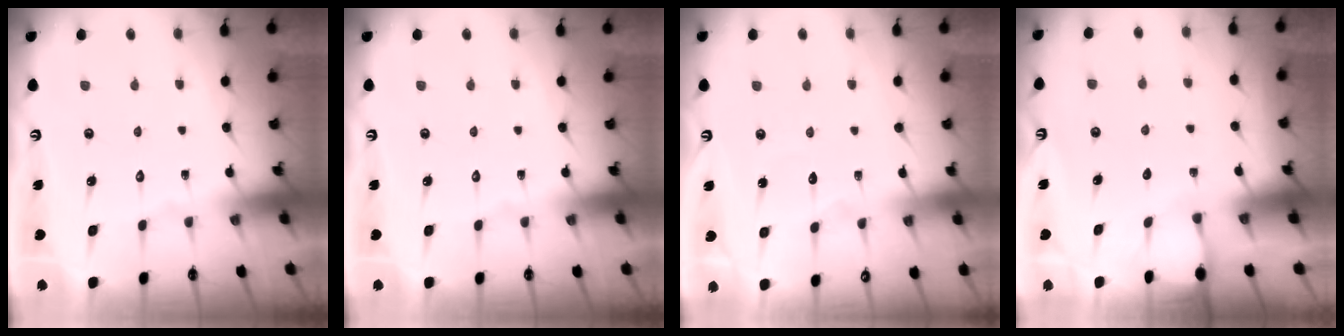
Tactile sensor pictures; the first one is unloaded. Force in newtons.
{"total": 0.0}
{"total": 3.7, "press": 3.6, "slide": 0.4}
{"total": 2.7, "press": 2.7, "slide": 0.3}